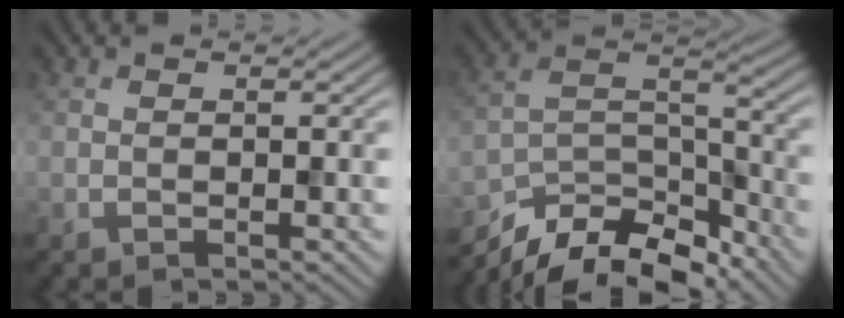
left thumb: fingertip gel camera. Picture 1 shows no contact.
{"total": 12.6, "force": [-10.6, 3.9, 5.5], "torque": [-0.105, 0.001, -0.191]}